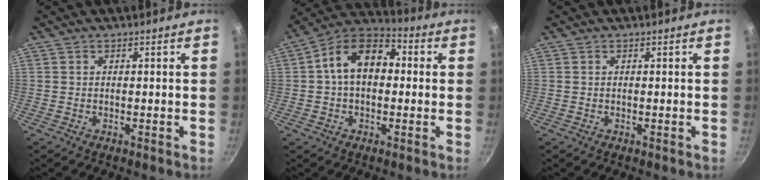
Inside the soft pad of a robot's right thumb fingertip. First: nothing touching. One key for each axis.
{"total": 12.9, "fx": 1.2, "fy": 8.7, "fz": 9.4, "tx": -0.116, "ty": 0.035, "tz": -0.002}
{"total": 0.0}